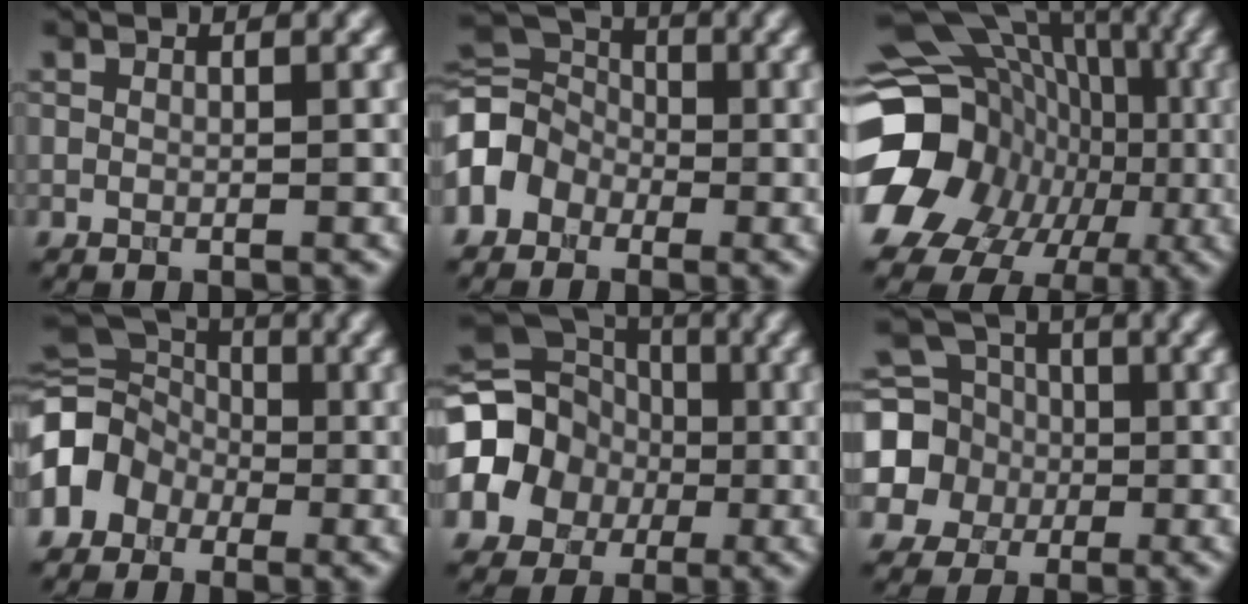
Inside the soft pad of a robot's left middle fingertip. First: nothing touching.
{"total": 5.3, "force": [-1.6, 4.2, 2.7], "torque": [-0.048, 0.018, -0.049]}
{"total": 20.7, "force": [-4.5, 17.6, 9.9], "torque": [-0.158, -0.018, -0.089]}
{"total": 8.5, "force": [-1.9, 6.9, 4.6], "torque": [-0.073, 0.014, -0.065]}
{"total": 14.1, "force": [-2.3, 12.6, 5.9], "torque": [-0.135, 0.007, -0.077]}
{"total": 7.7, "force": [-0.7, 7.2, 2.6], "torque": [-0.071, 0.019, -0.046]}